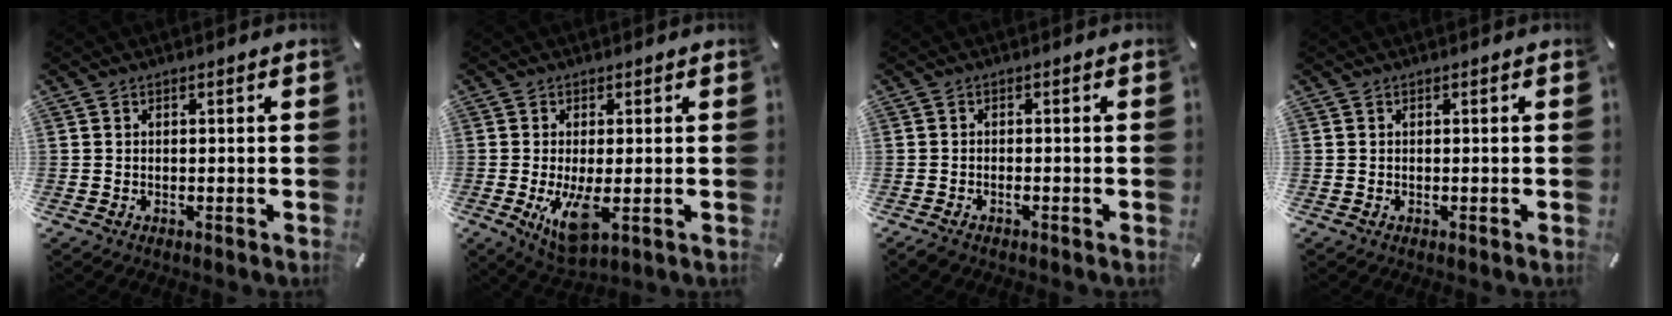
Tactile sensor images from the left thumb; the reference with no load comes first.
{"total": 9.0, "force": [-1.3, 3.3, 8.3], "torque": [-0.149, -0.029, -0.020]}
{"total": 1.2, "force": [-1.0, 0.3, 0.7], "torque": [-0.013, -0.001, -0.018]}
{"total": 0.0}